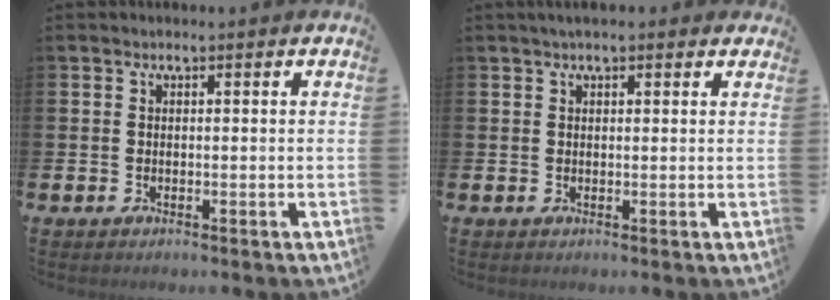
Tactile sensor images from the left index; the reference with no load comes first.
{"total": 1.8, "force": [1.5, 0.7, 0.9], "torque": [-0.005, 0.003, 0.023]}